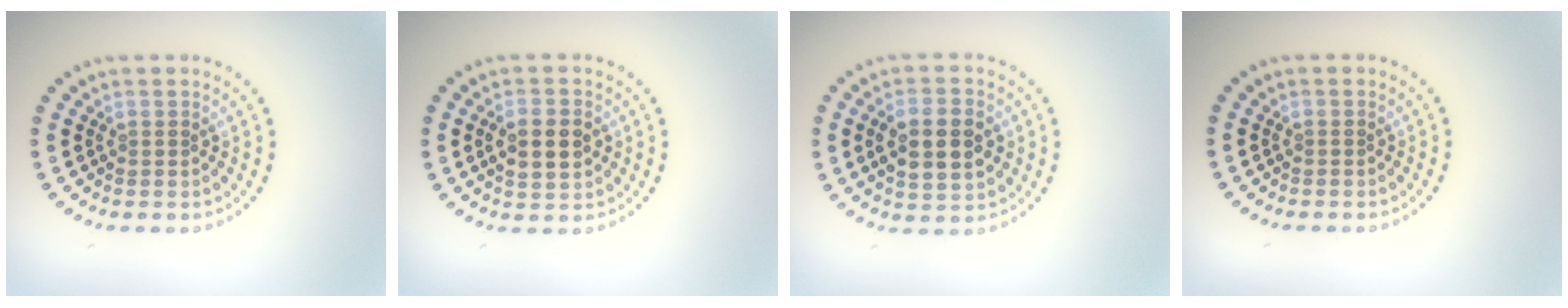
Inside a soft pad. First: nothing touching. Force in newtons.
{"total": 4.5, "press": 4.5, "slide": 0.3}
{"total": 4.9, "press": 4.9, "slide": 0.4}
{"total": 0.0}